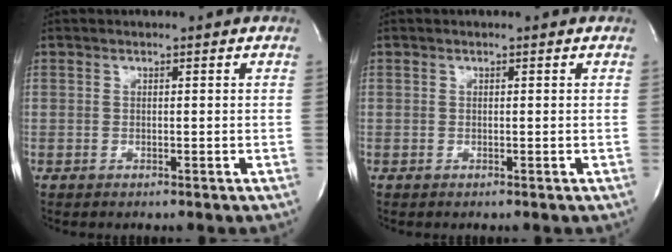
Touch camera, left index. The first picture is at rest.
{"total": 0.0}